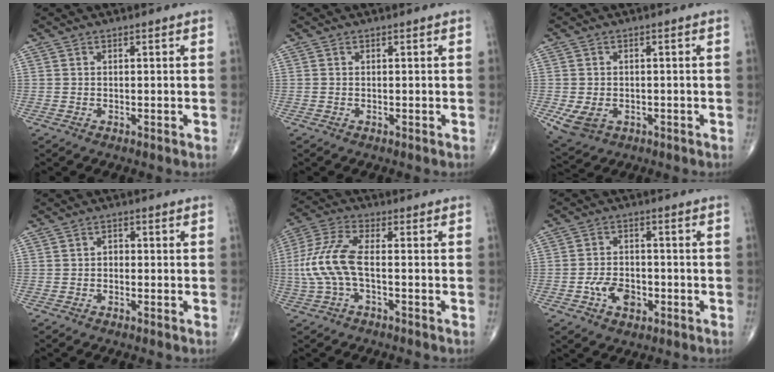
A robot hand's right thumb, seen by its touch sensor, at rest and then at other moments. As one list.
[{"total": 0.0}, {"total": 5.6, "force": [-1.6, 4.3, 3.3], "torque": [-0.061, 0.001, -0.014]}, {"total": 1.6, "force": [-0.3, 1.2, 0.9], "torque": [-0.003, 0.006, -0.011]}, {"total": 9.9, "force": [-1.3, 3.9, 9.0], "torque": [-0.224, 0.027, -0.029]}, {"total": 6.6, "force": [-2.4, 4.3, 4.3], "torque": [-0.059, 0.013, -0.042]}]